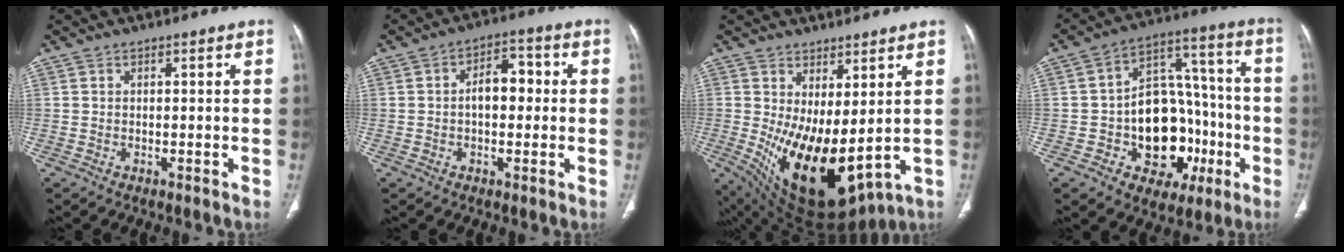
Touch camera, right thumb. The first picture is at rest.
{"total": 6.6, "force": [0.1, 4.1, 5.2], "torque": [-0.057, 0.024, -0.006]}
{"total": 15.8, "force": [0.5, 7.1, 14.1], "torque": [-0.238, -0.036, 0.041]}
{"total": 19.9, "force": [-5.2, 13.9, 13.3], "torque": [-0.134, 0.051, -0.063]}